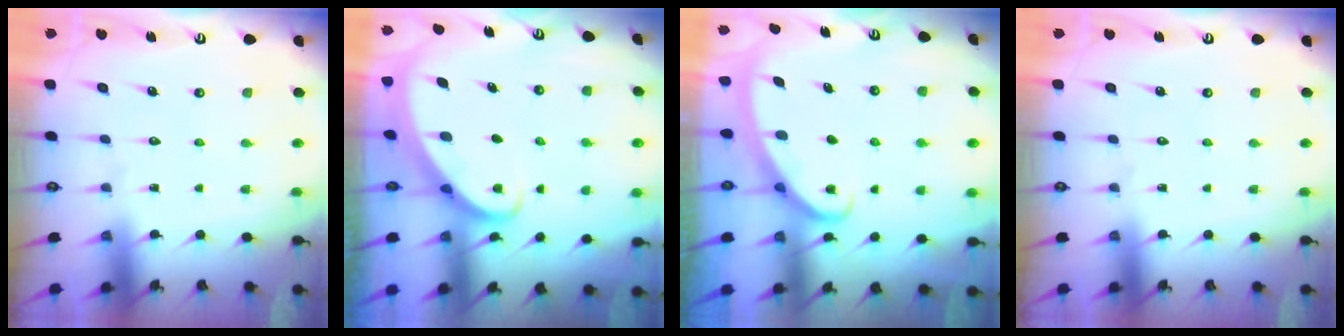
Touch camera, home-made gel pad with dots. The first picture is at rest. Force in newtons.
{"total": 2.4, "press": 2.4, "slide": 0.3}
{"total": 2.9, "press": 2.9, "slide": 0.3}
{"total": 0.0}